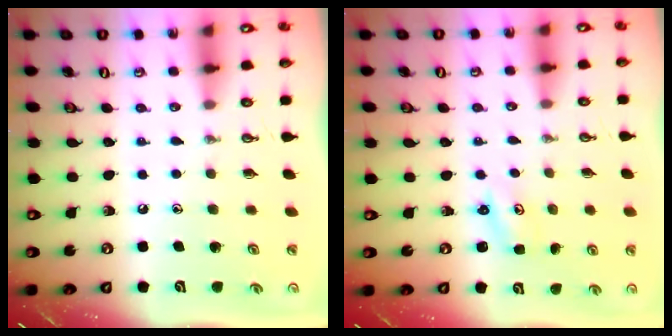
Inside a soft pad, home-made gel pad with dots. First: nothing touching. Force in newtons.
{"total": 1.7, "press": 1.7, "slide": 0.3}